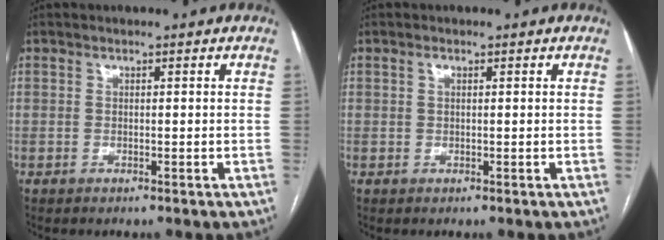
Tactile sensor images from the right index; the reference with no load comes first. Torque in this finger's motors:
{"motor_torque": [0.01, -0.01, 0.02, 0.02]}